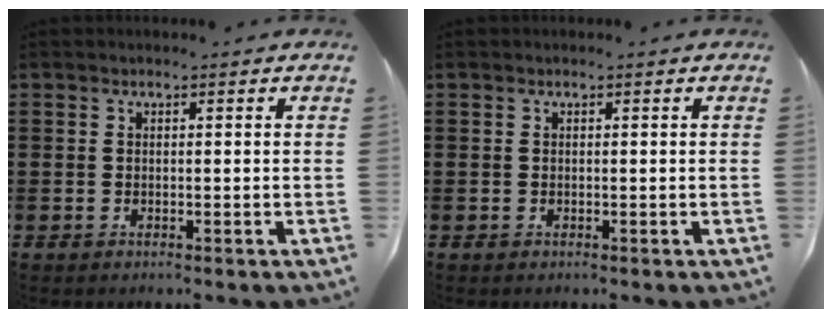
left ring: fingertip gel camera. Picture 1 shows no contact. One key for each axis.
{"total": 0.0}